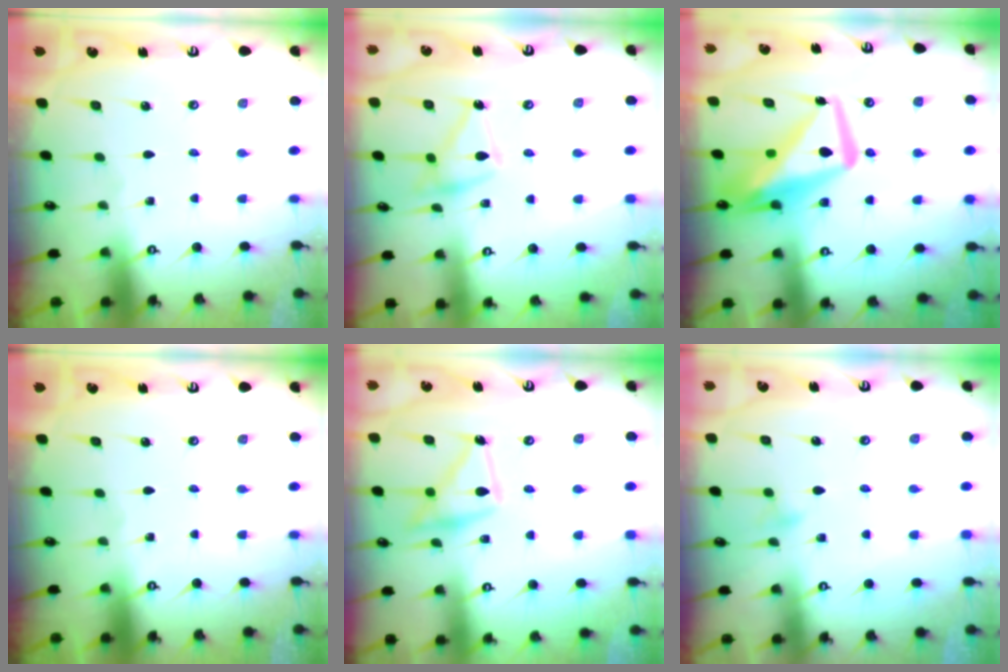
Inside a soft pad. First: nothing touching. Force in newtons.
{"total": 13.7, "press": 13.7, "slide": 0.1}
{"total": 12.5, "press": 12.4, "slide": 1.4}
{"total": 0.0}
{"total": 16.7, "press": 16.6, "slide": 1.1}
{"total": 8.5, "press": 8.5, "slide": 0.8}